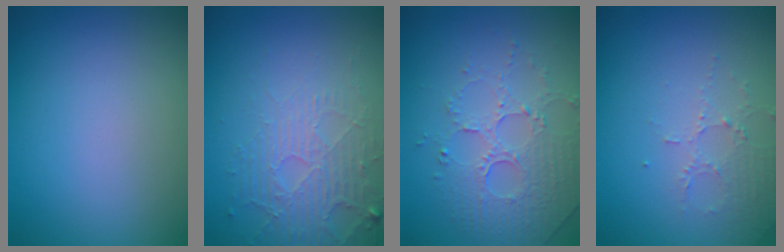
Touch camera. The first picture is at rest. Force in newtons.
{"total": 5.3, "press": 3.4, "slide": 4.1}
{"total": 5.0, "press": 3.4, "slide": 3.6}
{"total": 2.1, "press": 2.1, "slide": 0.4}